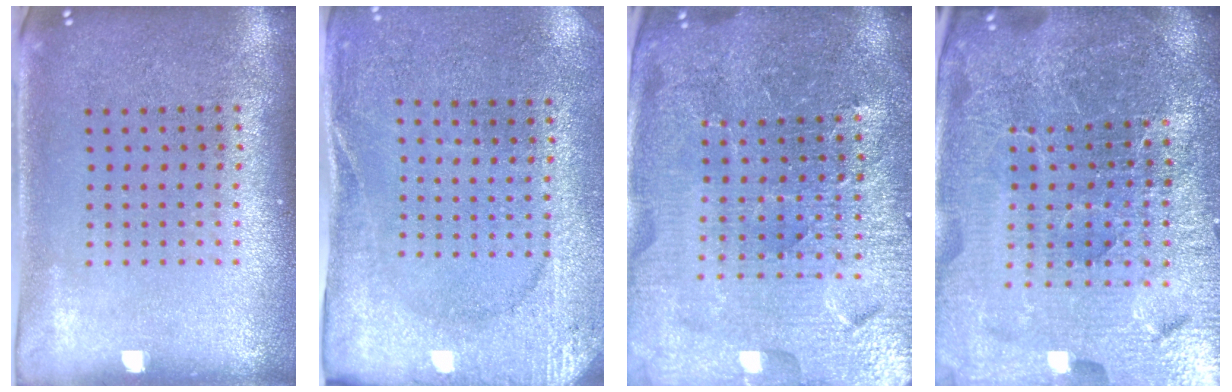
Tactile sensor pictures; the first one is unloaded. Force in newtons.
{"total": 2.6, "press": 2.5, "slide": 0.7}
{"total": 5.4, "press": 5.0, "slide": 2.2}
{"total": 6.5, "press": 5.8, "slide": 3.0}